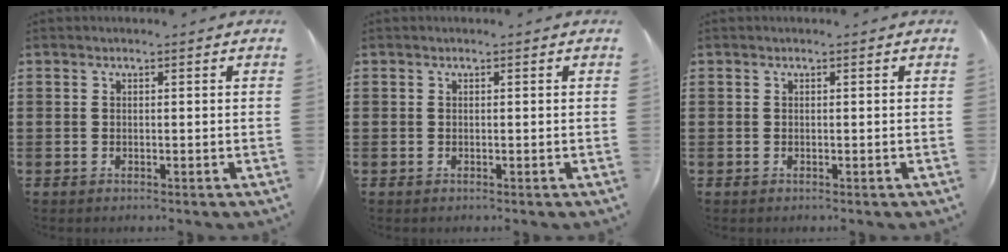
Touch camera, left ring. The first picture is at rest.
{"total": 0.0}
{"total": 0.0}